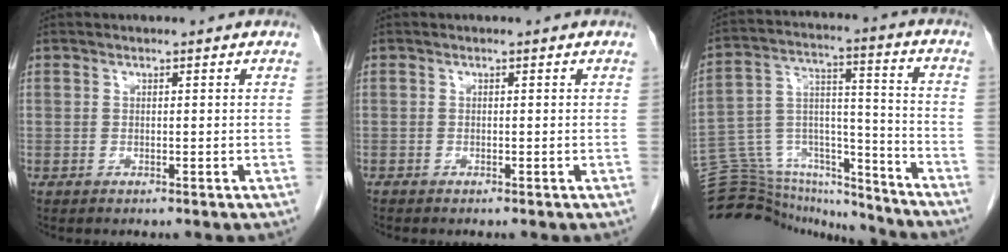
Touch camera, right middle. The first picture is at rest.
{"total": 0.0}
{"total": 23.0, "force": [-21.9, 5.2, 4.7], "torque": [-0.125, 0.045, -0.339]}